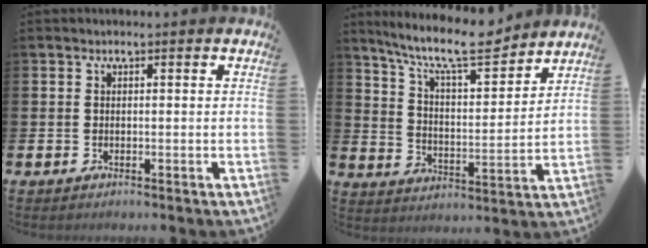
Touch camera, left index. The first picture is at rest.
{"total": 11.1, "force": [9.6, 2.3, 5.1], "torque": [-0.113, -0.059, 0.165]}